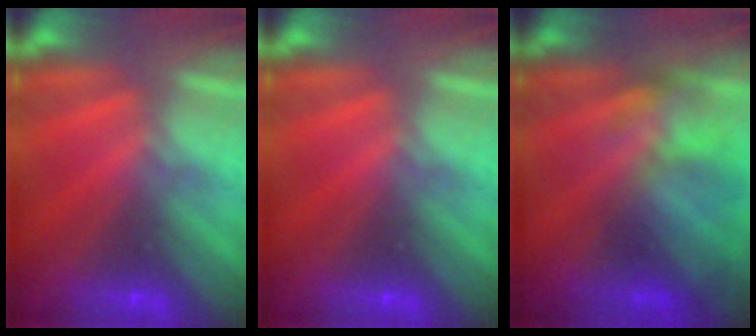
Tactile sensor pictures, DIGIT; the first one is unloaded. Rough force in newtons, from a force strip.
{"total": 0.0}
{"total": 3.8}